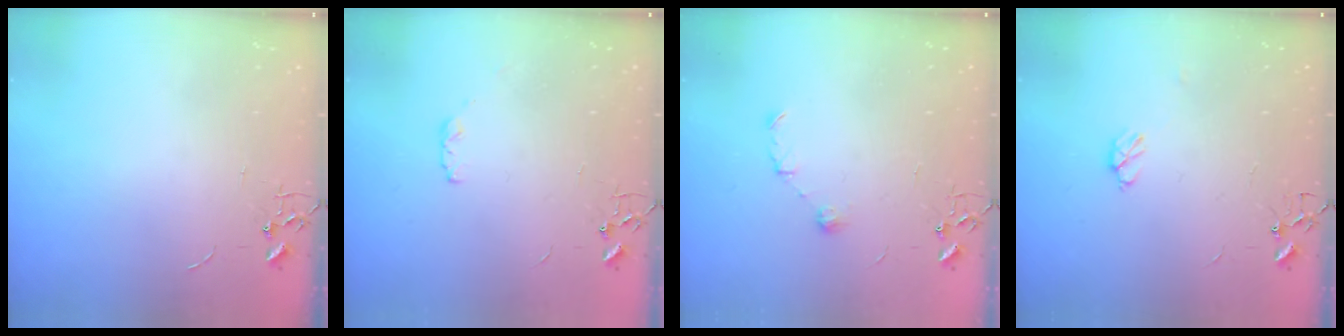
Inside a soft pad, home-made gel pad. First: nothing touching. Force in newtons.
{"total": 3.4, "press": 3.4, "slide": 0.5}
{"total": 6.4, "press": 6.3, "slide": 0.8}
{"total": 4.9, "press": 4.9, "slide": 0.7}